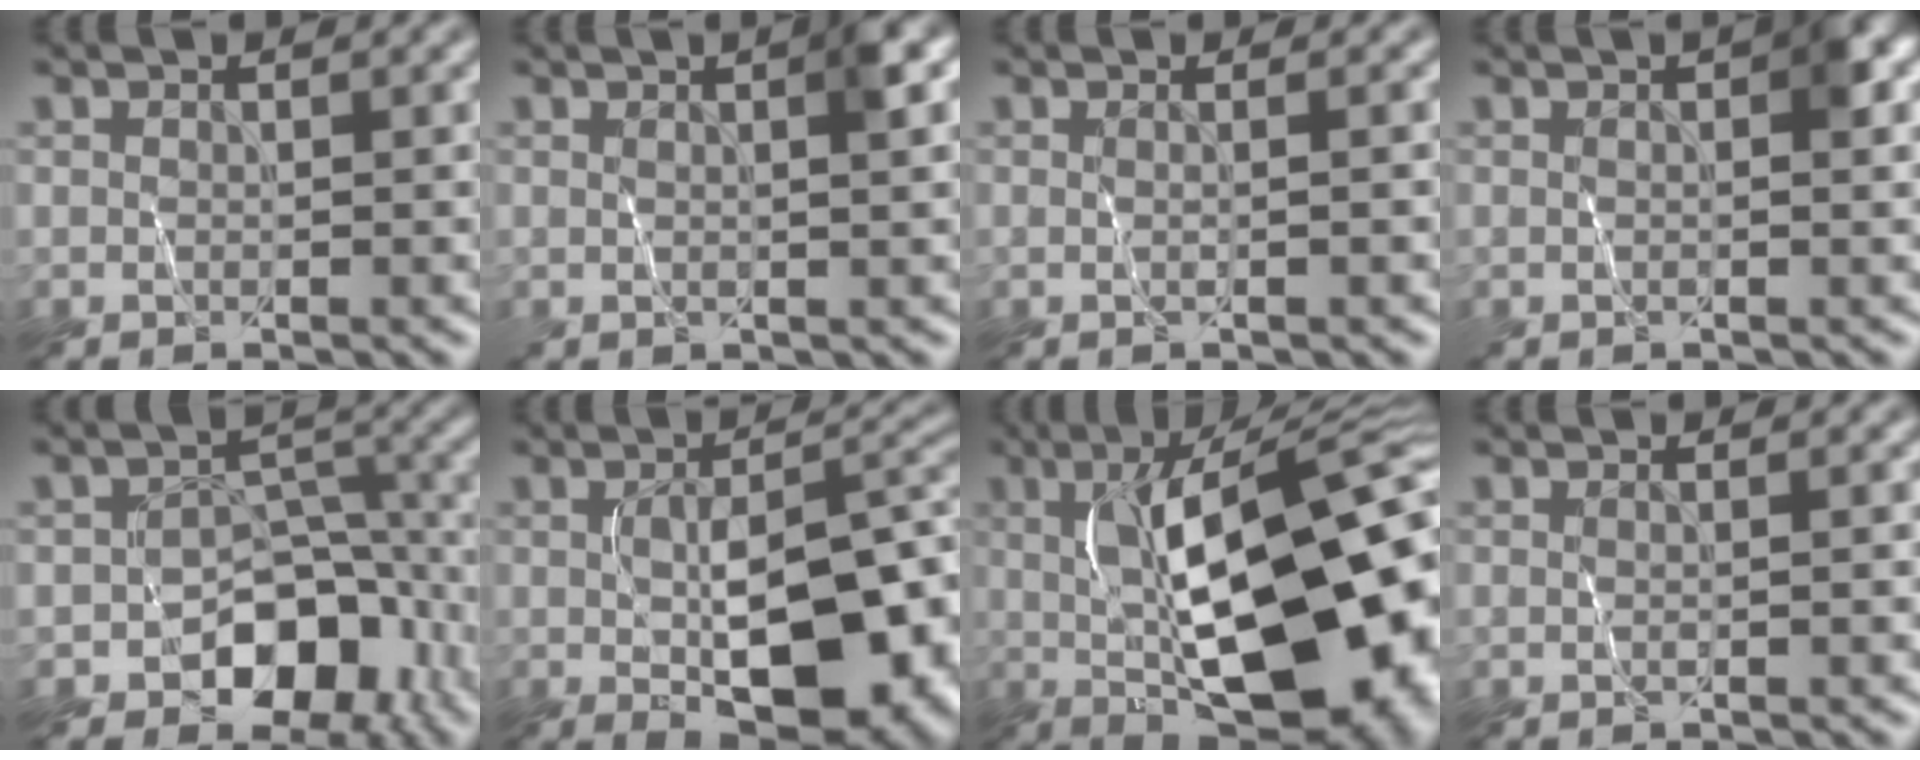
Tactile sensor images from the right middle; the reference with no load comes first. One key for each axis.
{"total": 2.3, "fx": 0.6, "fy": 0.3, "fz": 2.2, "tx": -0.028, "ty": 0.006, "tz": 0.010}
{"total": 1.5, "fx": 0.1, "fy": 0.6, "fz": 1.3, "tx": -0.019, "ty": 0.002, "tz": -0.017}
{"total": 2.2, "fx": 0.4, "fy": 0.4, "fz": 2.2, "tx": -0.025, "ty": 0.006, "tz": 0.004}
{"total": 6.7, "fx": -3.5, "fy": 4.3, "fz": 3.9, "tx": -0.036, "ty": 0.001, "tz": -0.057}
{"total": 12.4, "fx": -2.6, "fy": 5.6, "fz": 10.8, "tx": -0.157, "ty": -0.014, "tz": -0.027}
{"total": 17.8, "fx": -1.4, "fy": 7.7, "fz": 16.0, "tx": -0.210, "ty": 0.010, "tz": -0.010}
{"total": 0.9, "fx": -0.1, "fy": 0.3, "fz": 0.8, "tx": -0.012, "ty": -0.001, "tz": -0.012}